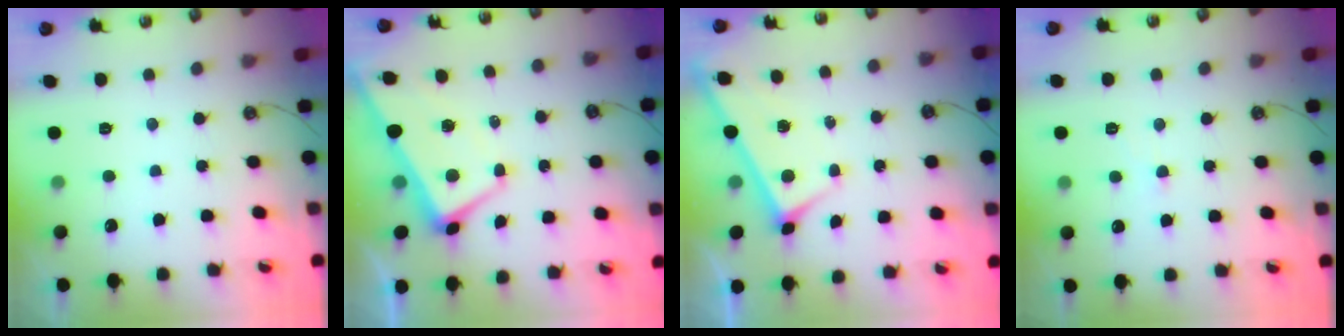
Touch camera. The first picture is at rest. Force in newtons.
{"total": 1.0, "press": 0.4, "slide": 1.0}
{"total": 3.2, "press": 3.2, "slide": 0.3}
{"total": 0.9, "press": 0.8, "slide": 0.3}